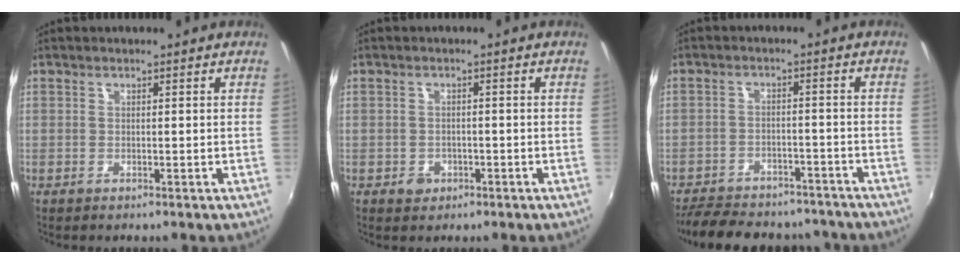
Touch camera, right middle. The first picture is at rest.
{"total": 2.5, "force": [-1.1, 2.1, 0.7], "torque": [-0.015, 0.000, -0.016]}
{"total": 18.3, "force": [-15.5, 6.9, 6.9], "torque": [-0.154, 0.004, -0.204]}